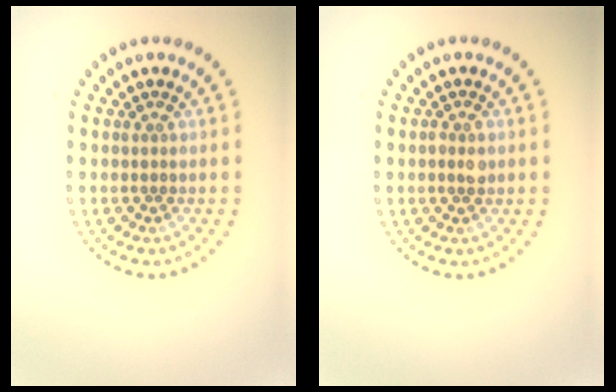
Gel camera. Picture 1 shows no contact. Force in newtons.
{"total": 1.2, "press": 1.2, "slide": 0.3}